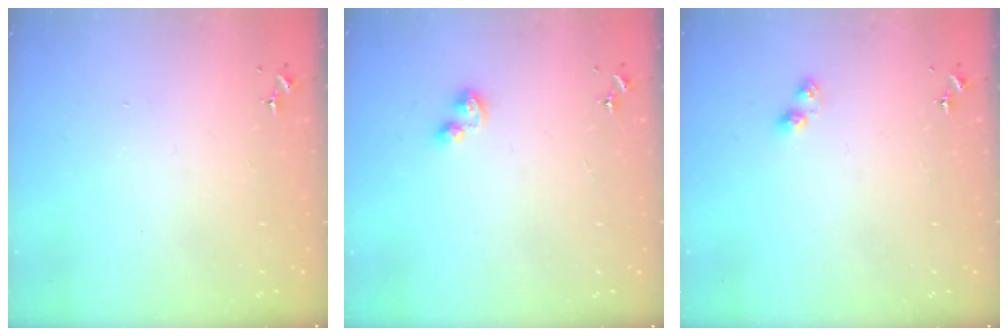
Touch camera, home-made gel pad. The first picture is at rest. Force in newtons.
{"total": 5.0, "press": 4.9, "slide": 0.9}
{"total": 4.5, "press": 4.4, "slide": 0.6}